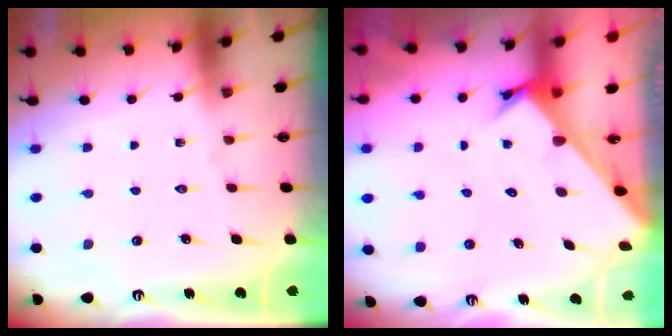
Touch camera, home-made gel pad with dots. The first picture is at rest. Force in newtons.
{"total": 2.6, "press": 2.6, "slide": 0.2}